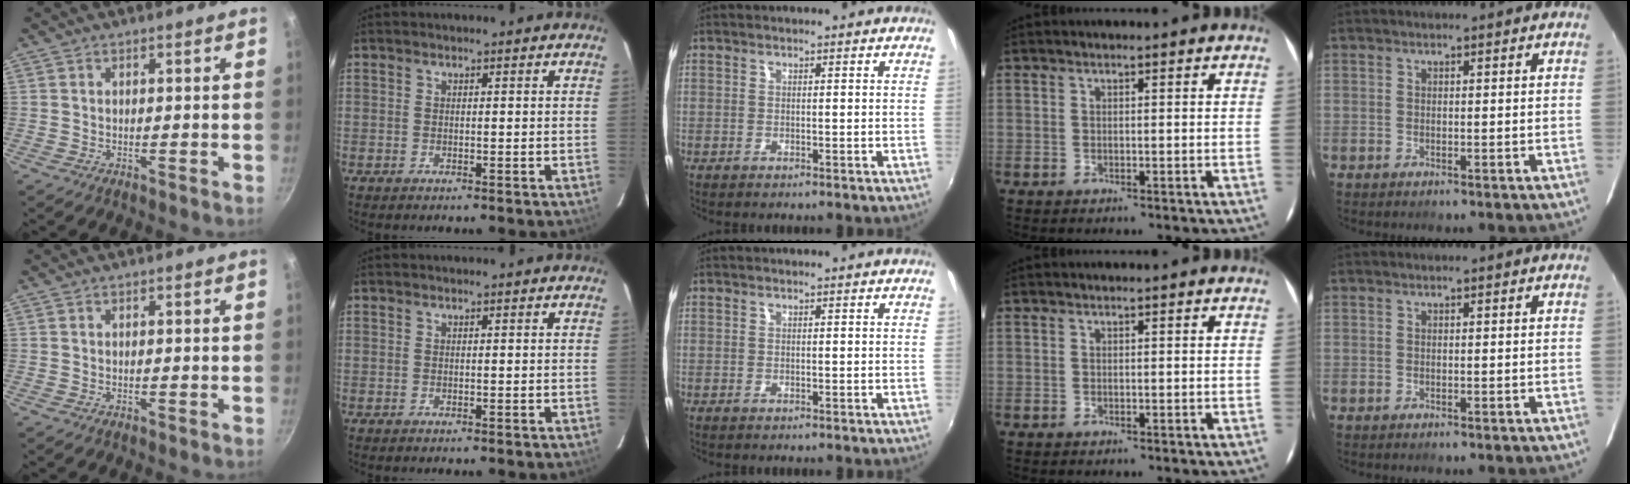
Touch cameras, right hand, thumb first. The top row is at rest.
{}